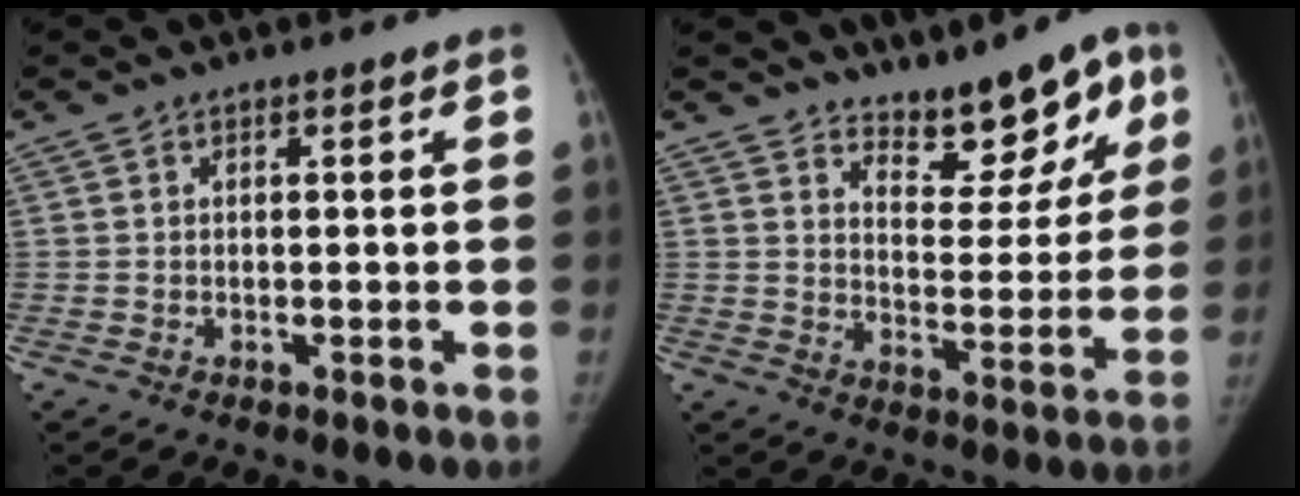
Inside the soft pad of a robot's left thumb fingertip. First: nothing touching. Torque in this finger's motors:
{"motor_torque": [0.14, 0.19, 0.43, -0.15, 0.02]}